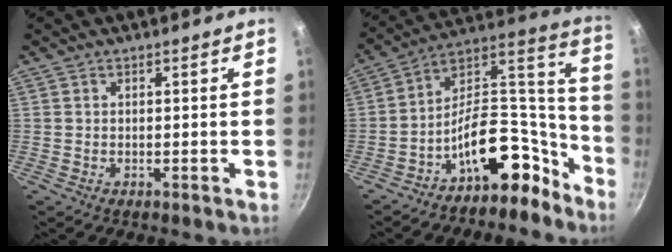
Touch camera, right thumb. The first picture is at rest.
{"total": 17.9, "force": [-11.4, 9.7, 9.8], "torque": [-0.075, 0.137, -0.180]}